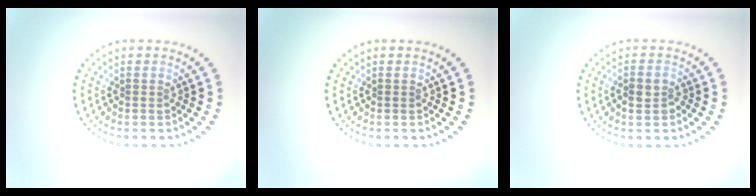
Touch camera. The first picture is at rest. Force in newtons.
{"total": 0.0}
{"total": 2.0, "press": 1.9, "slide": 0.6}